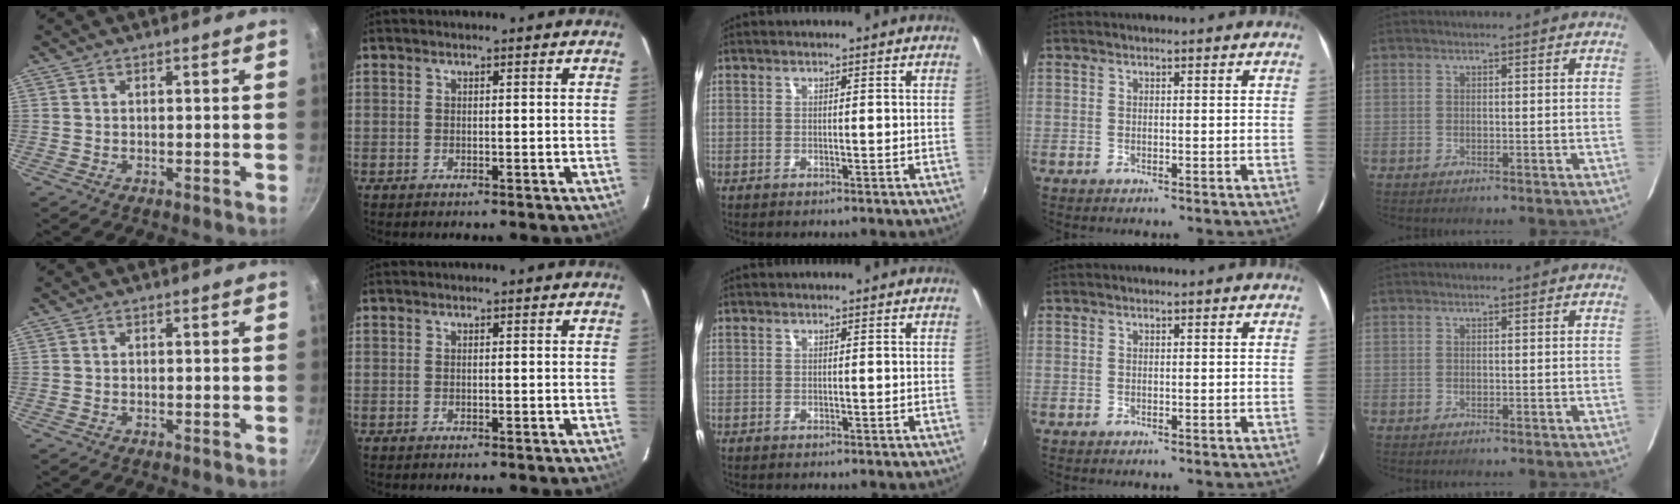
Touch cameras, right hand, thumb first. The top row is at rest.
{}